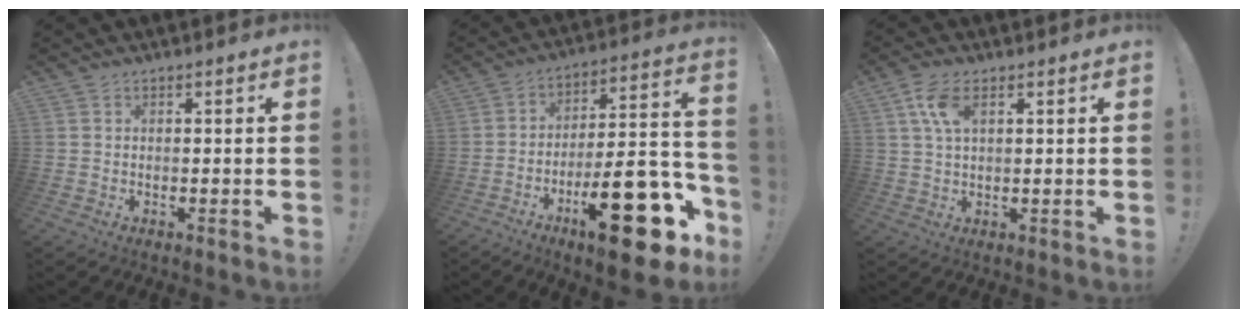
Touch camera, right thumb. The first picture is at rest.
{"total": 25.5, "force": [-12.2, 8.4, 20.8], "torque": [-0.293, 0.076, -0.186]}
{"total": 6.4, "force": [2.4, 3.2, 5.0], "torque": [-0.099, 0.001, 0.043]}